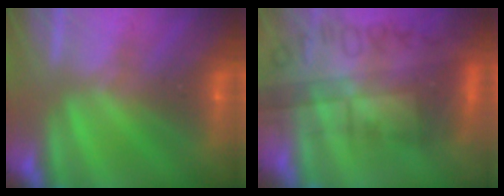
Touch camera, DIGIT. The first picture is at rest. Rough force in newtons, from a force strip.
{"total": 7.6}